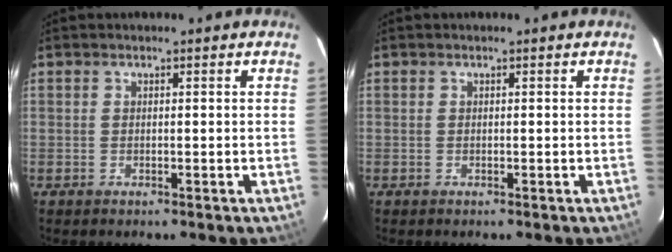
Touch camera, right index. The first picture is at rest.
{"total": 0.0}